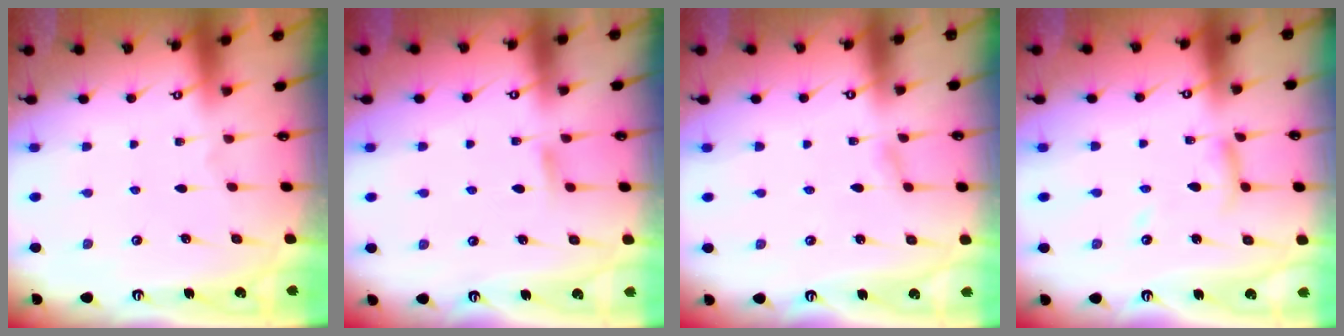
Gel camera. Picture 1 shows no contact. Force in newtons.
{"total": 4.6, "press": 4.6, "slide": 0.6}
{"total": 2.0, "press": 2.0, "slide": 0.2}
{"total": 7.7, "press": 7.7, "slide": 0.6}